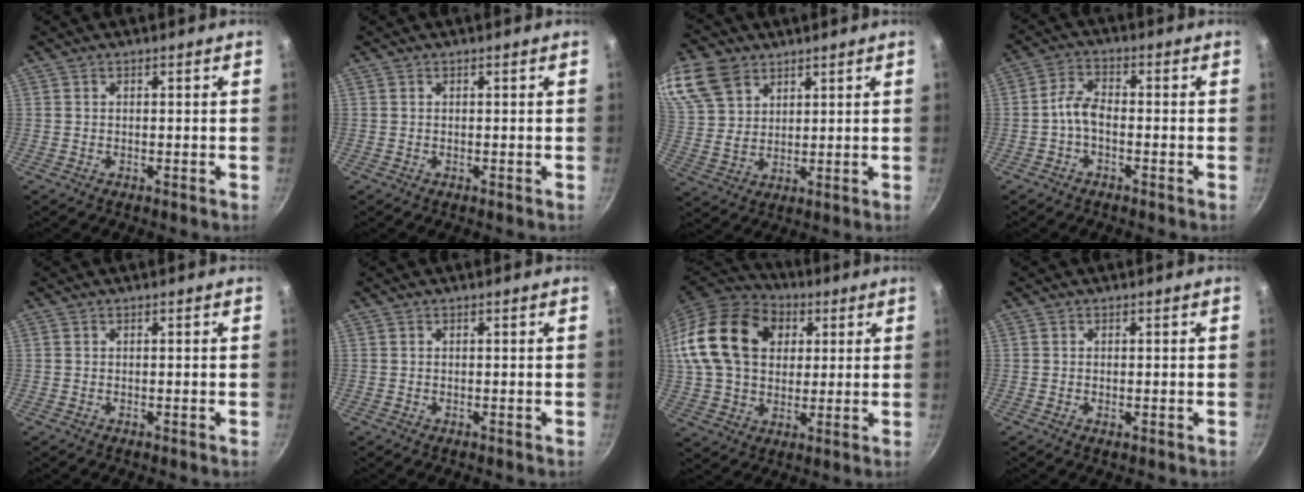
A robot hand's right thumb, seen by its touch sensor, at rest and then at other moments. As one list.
[{"total": 0.0}, {"total": 13.5, "force": [7.7, 9.1, 6.3], "torque": [-0.127, -0.009, 0.157]}, {"total": 4.2, "force": [-1.6, 2.1, 3.2], "torque": [-0.065, 0.023, -0.039]}, {"total": 0.0}, {"total": 0.0}, {"total": 23.6, "force": [6.5, 17.1, 14.9], "torque": [-0.274, 0.017, 0.109]}, {"total": 0.7, "force": [-0.1, 0.4, 0.6], "torque": [-0.010, -0.001, -0.001]}]